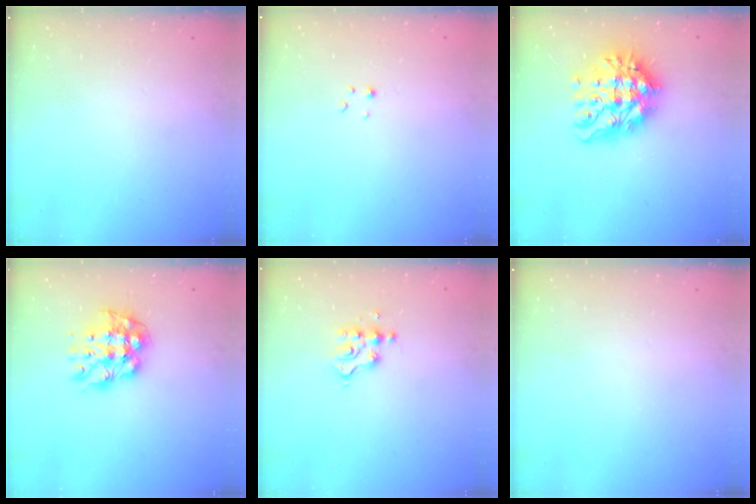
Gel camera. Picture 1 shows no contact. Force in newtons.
{"total": 1.1, "press": 1.1, "slide": 0.2}
{"total": 17.5, "press": 17.4, "slide": 1.7}
{"total": 12.0, "press": 12.0, "slide": 0.9}
{"total": 4.8, "press": 4.7, "slide": 0.4}
{"total": 0.0}